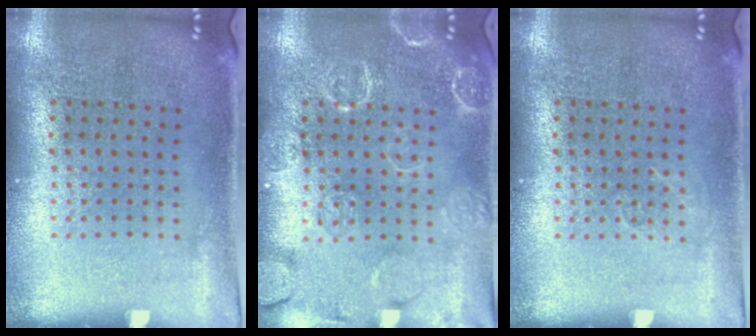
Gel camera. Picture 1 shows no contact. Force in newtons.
{"total": 4.0, "press": 3.9, "slide": 0.6}
{"total": 0.7, "press": 0.7, "slide": 0.1}